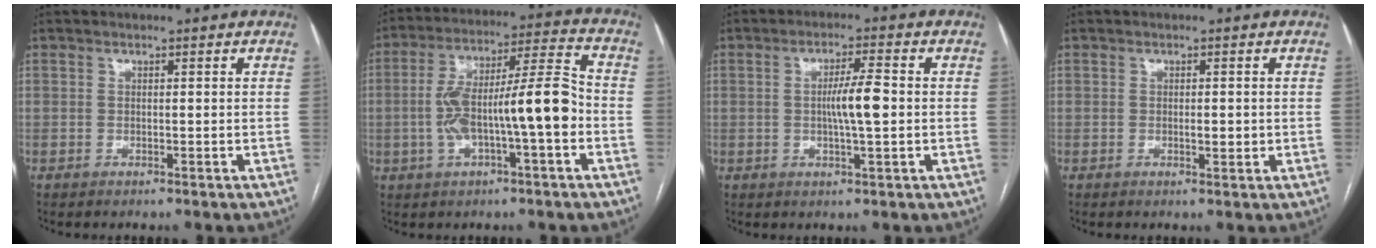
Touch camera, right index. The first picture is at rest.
{"total": 14.0, "force": [-2.6, 1.9, 13.6], "torque": [-0.243, 0.029, -0.040]}
{"total": 5.5, "force": [-0.2, 0.3, 5.5], "torque": [-0.099, 0.003, -0.005]}
{"total": 1.7, "force": [-0.1, 0.6, 1.6], "torque": [-0.024, -0.002, 0.000]}